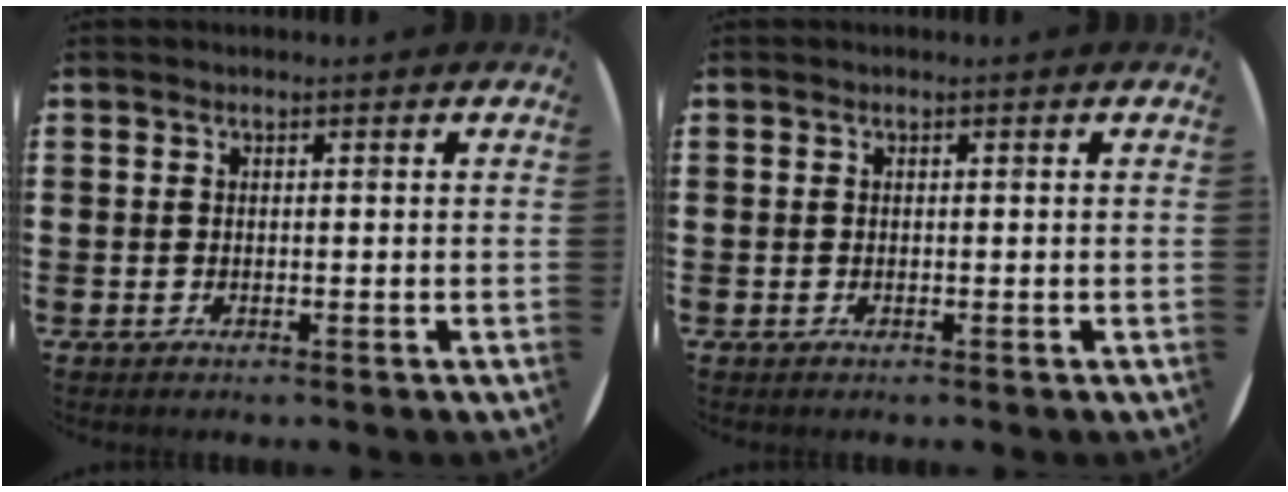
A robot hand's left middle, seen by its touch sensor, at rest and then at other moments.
{"total": 0.0}